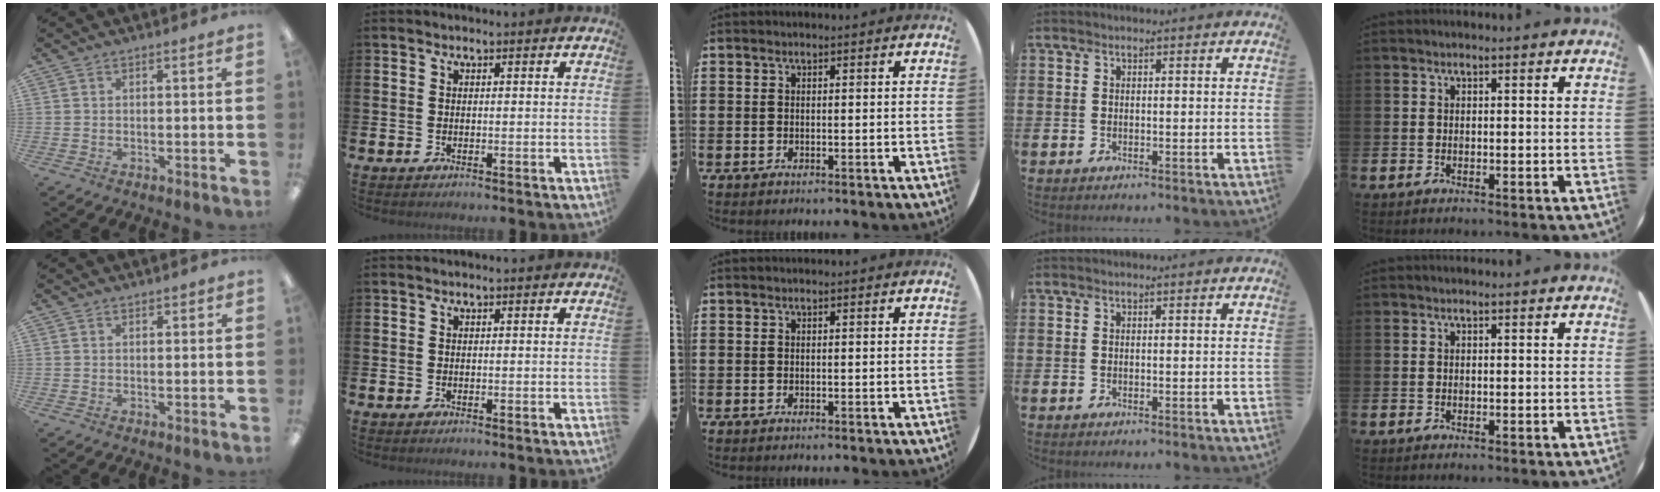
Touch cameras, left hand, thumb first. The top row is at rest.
{"thumb": {"total": 0.7, "force": [0.5, 0.4, 0.2], "torque": [0.005, -0.003, 0.009]}}